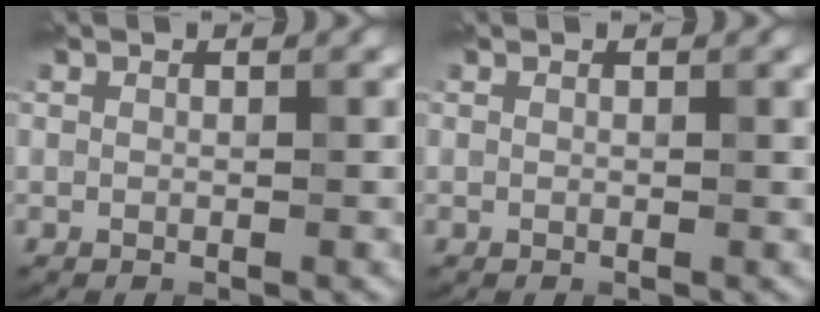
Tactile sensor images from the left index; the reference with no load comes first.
{"total": 1.0, "force": [0.5, 0.2, 0.8], "torque": [-0.011, 0.000, 0.009]}